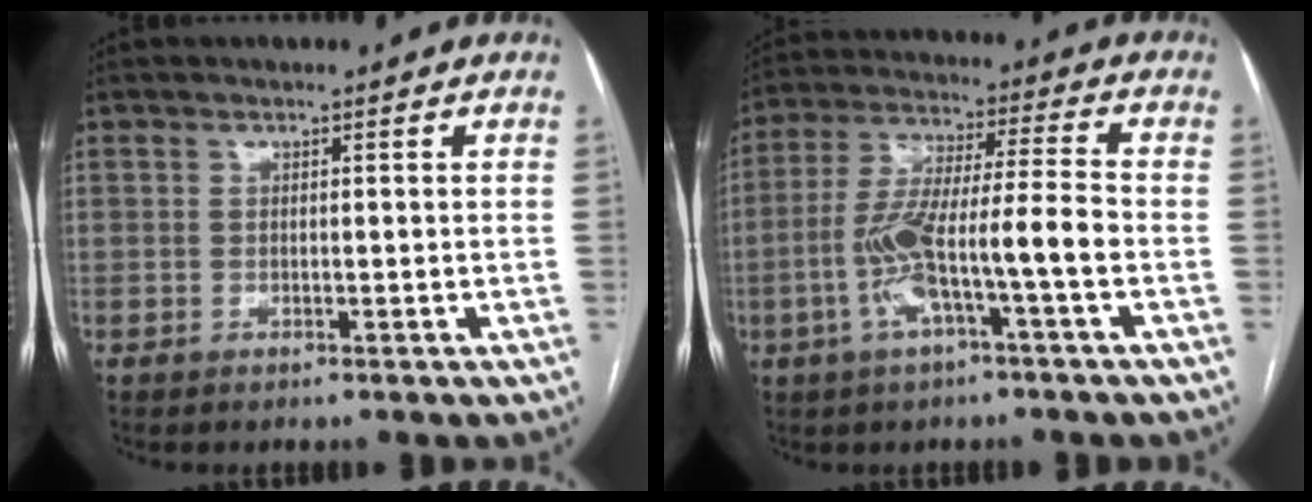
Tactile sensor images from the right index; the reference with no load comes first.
{"total": 12.1, "force": [-3.8, 0.5, 11.5], "torque": [-0.226, 0.017, -0.071]}